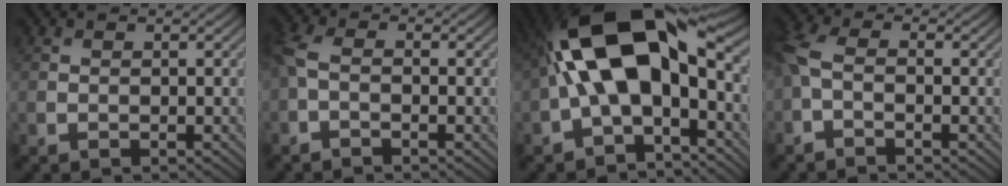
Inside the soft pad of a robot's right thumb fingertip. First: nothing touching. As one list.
[{"total": 3.8, "force": [-1.1, 1.8, 3.1], "torque": [-0.085, 0.003, -0.033]}, {"total": 16.6, "force": [0.6, 8.4, 14.4], "torque": [-0.261, 0.027, -0.004]}, {"total": 4.8, "force": [-1.3, 2.3, 4.0], "torque": [-0.112, 0.002, -0.038]}]